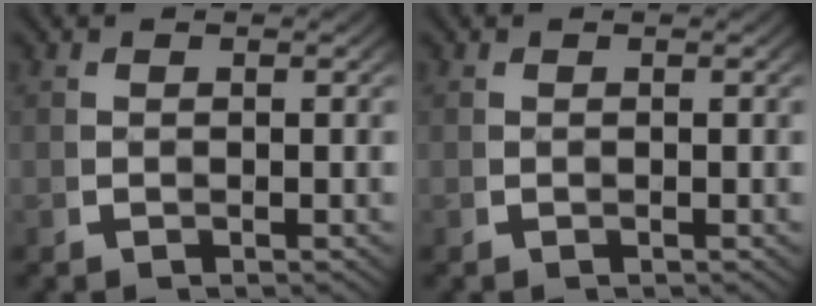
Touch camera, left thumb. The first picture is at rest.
{"total": 0.0}